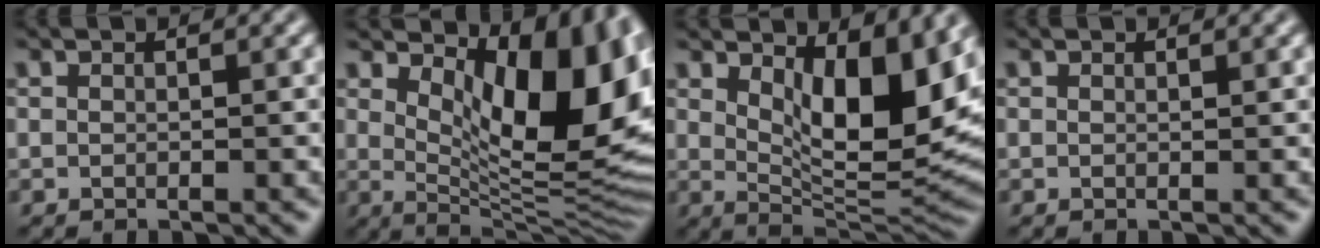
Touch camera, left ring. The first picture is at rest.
{"total": 13.0, "force": [4.0, 5.5, 11.0], "torque": [-0.138, -0.008, 0.070]}
{"total": 9.6, "force": [2.9, 3.9, 8.3], "torque": [-0.127, -0.020, 0.053]}
{"total": 0.0}